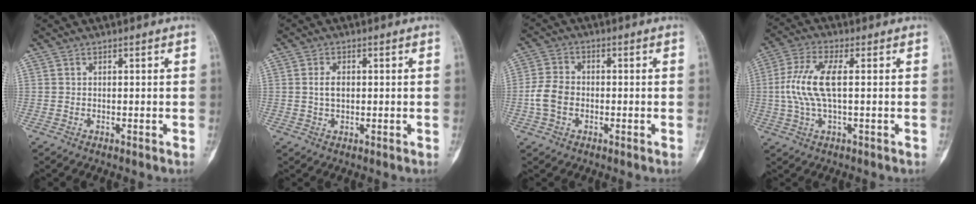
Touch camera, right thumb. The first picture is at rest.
{"total": 3.0, "force": [0.3, 1.9, 2.4], "torque": [-0.041, 0.002, 0.007]}
{"total": 5.9, "force": [-1.2, 4.3, 3.9], "torque": [-0.081, 0.016, -0.028]}
{"total": 9.8, "force": [0.5, 3.6, 9.1], "torque": [-0.215, 0.013, 0.010]}